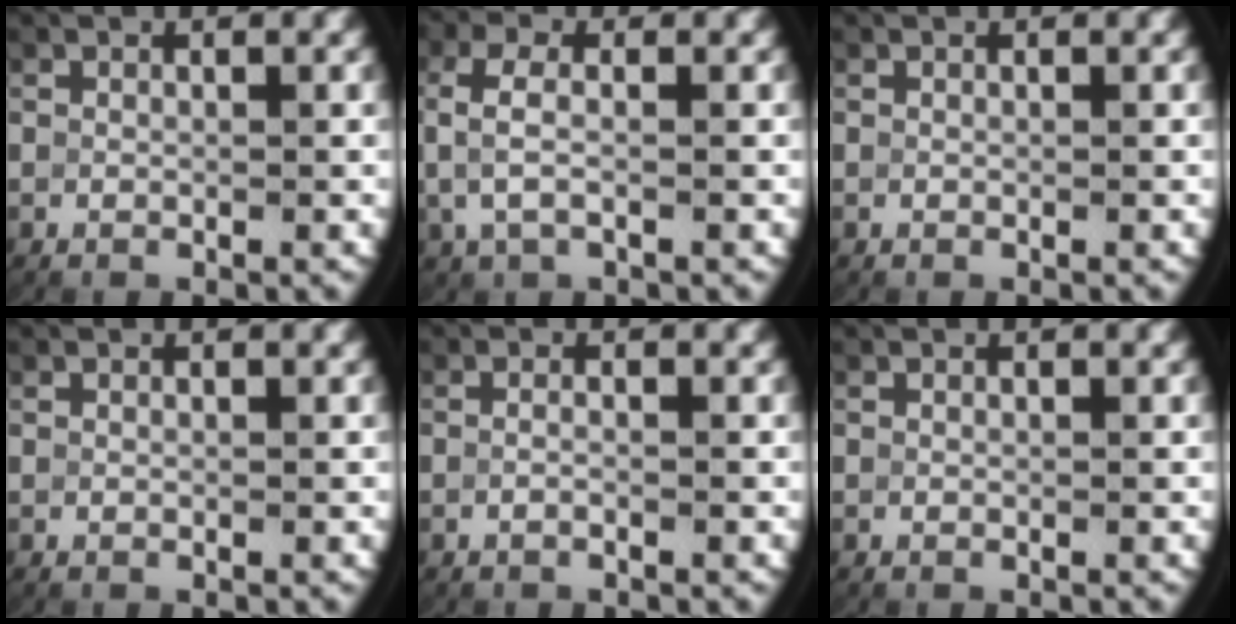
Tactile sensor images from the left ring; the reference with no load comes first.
{"total": 3.8, "force": [0.7, 2.0, 3.1], "torque": [-0.082, 0.002, 0.013]}
{"total": 0.0}
{"total": 0.0}
{"total": 0.9, "force": [-0.6, 0.1, 0.7], "torque": [-0.015, 0.000, -0.011]}
{"total": 0.0}